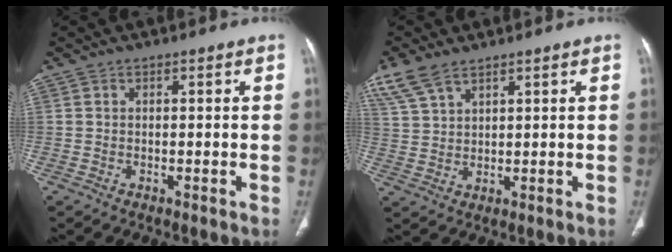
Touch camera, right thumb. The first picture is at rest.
{"total": 6.6, "force": [4.8, 2.8, 3.6], "torque": [-0.078, 0.000, 0.109]}